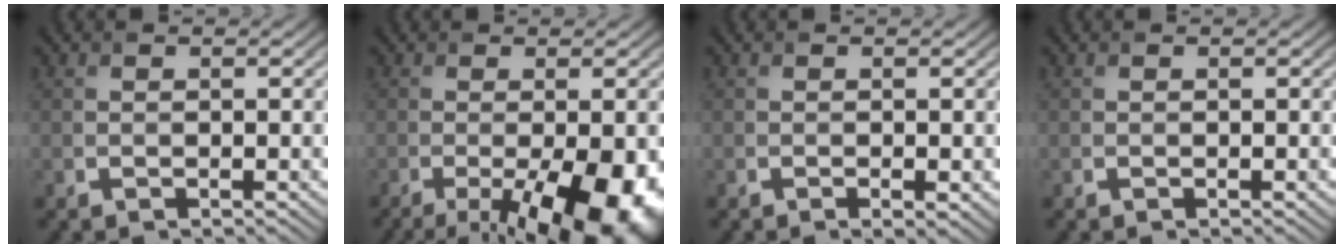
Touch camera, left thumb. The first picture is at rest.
{"total": 13.9, "force": [-6.0, 5.1, 11.5], "torque": [-0.151, -0.032, -0.061]}
{"total": 1.1, "force": [-0.4, 0.2, 1.1], "torque": [-0.018, -0.003, -0.004]}
{"total": 0.0}